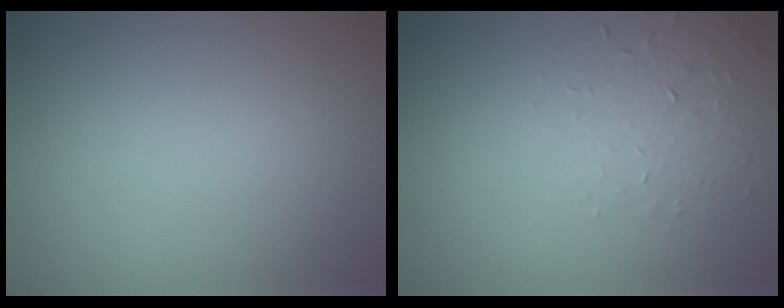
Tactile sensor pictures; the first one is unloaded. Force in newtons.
{"total": 1.6, "press": 0.9, "slide": 1.3}